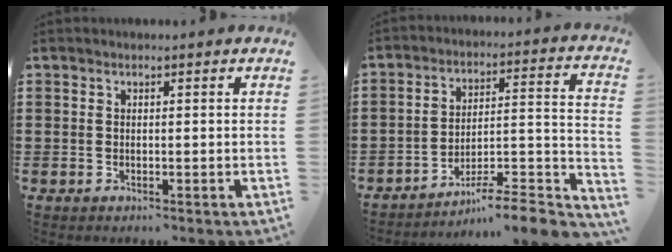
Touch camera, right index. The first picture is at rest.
{"total": 6.8, "force": [-5.7, 0.6, 3.6], "torque": [-0.052, -0.008, -0.114]}